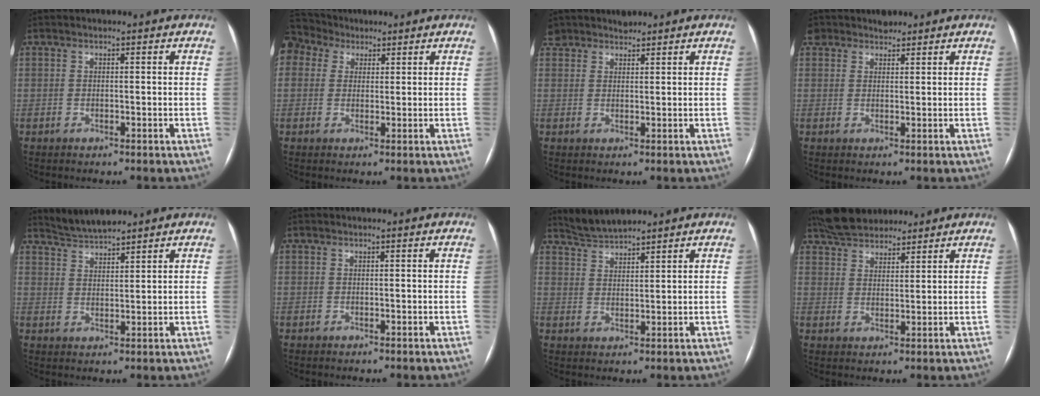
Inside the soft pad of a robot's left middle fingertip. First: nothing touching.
{"total": 4.4, "force": [3.4, 2.8, 0.6], "torque": [-0.025, 0.030, 0.072]}
{"total": 3.4, "force": [3.1, 1.5, -0.3], "torque": [0.005, 0.017, 0.057]}
{"total": 3.3, "force": [2.6, 2.0, 0.0], "torque": [0.001, 0.014, 0.044]}
{"total": 4.8, "force": [4.7, 0.2, 1.0], "torque": [-0.028, 0.015, 0.092]}
{"total": 0.0}
{"total": 4.5, "force": [4.4, 0.2, 0.7], "torque": [-0.023, 0.015, 0.089]}
{"total": 8.7, "force": [7.8, 2.9, 2.5], "torque": [-0.043, 0.029, 0.136]}